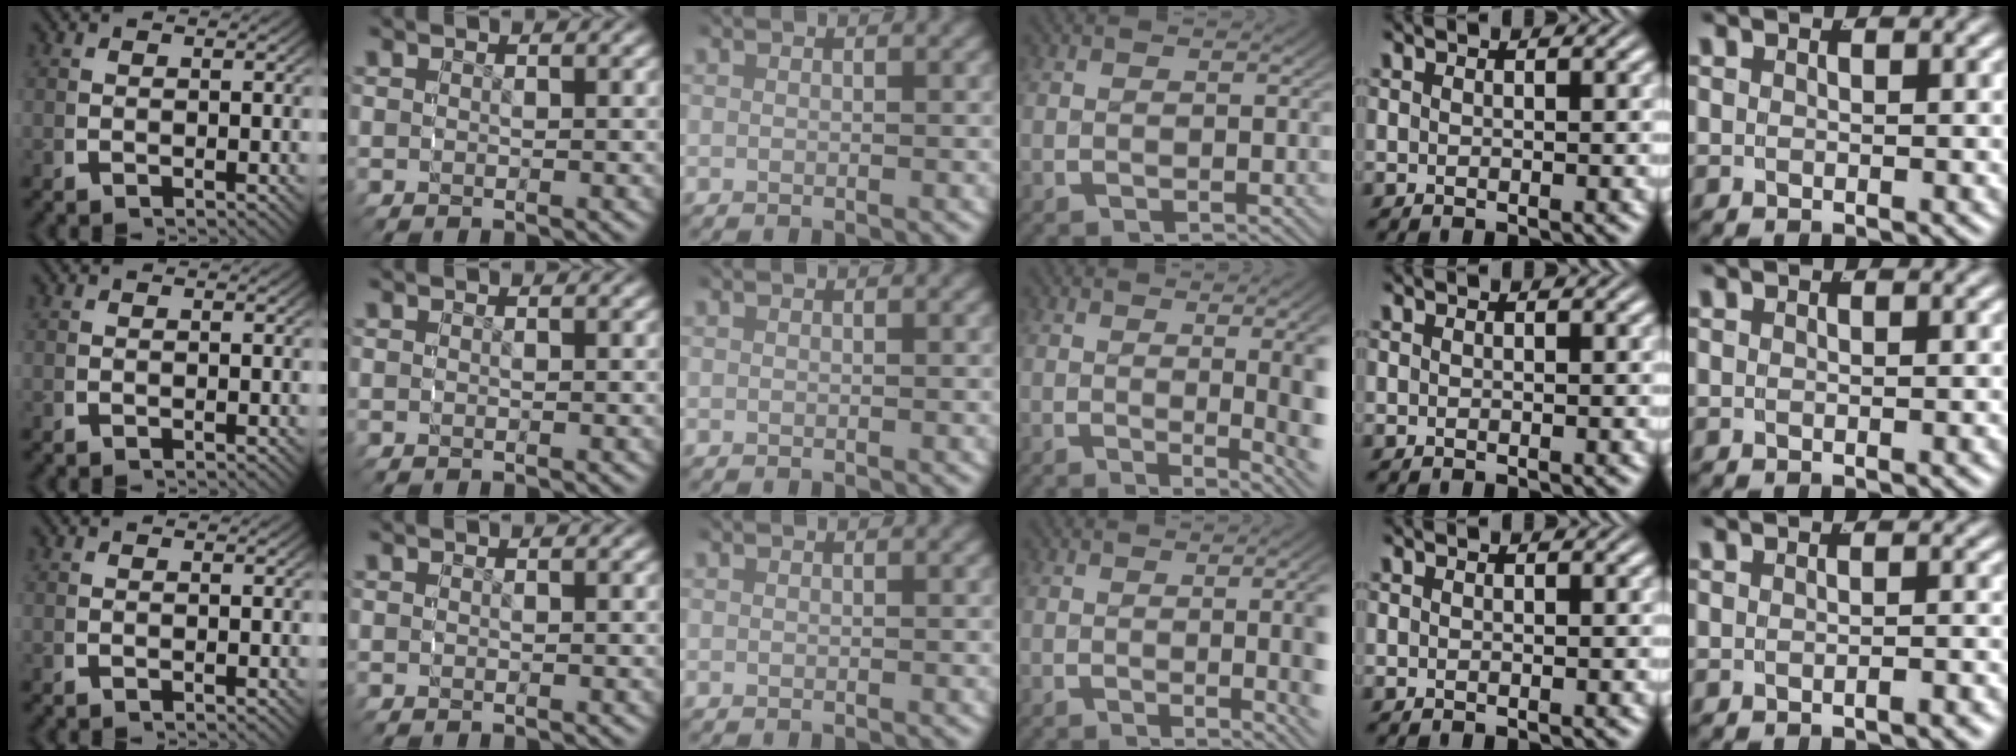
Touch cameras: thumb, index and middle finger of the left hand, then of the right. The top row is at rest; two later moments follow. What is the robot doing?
{"motion": "grasp_and_lifting", "object": "dispenser bottle"}